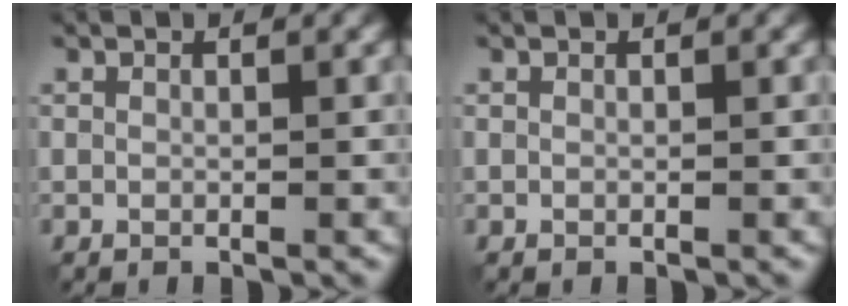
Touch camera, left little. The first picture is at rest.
{"total": 0.0}